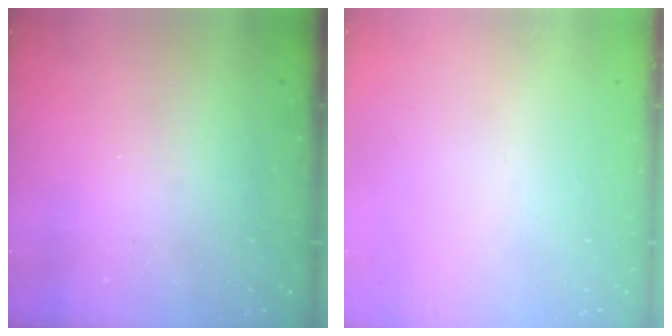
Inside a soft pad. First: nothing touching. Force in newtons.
{"total": 0.0}